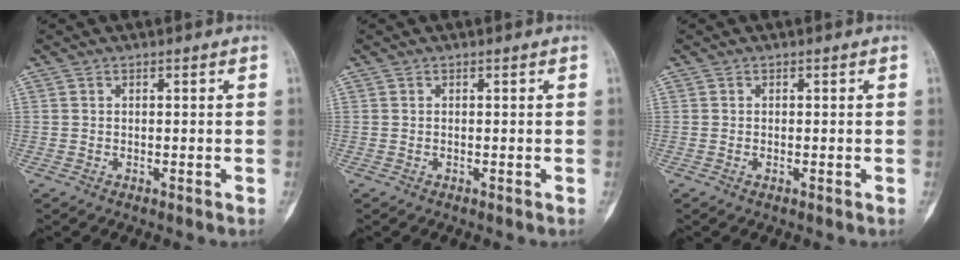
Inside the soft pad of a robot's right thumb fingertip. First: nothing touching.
{"total": 0.0}
{"total": 0.0}